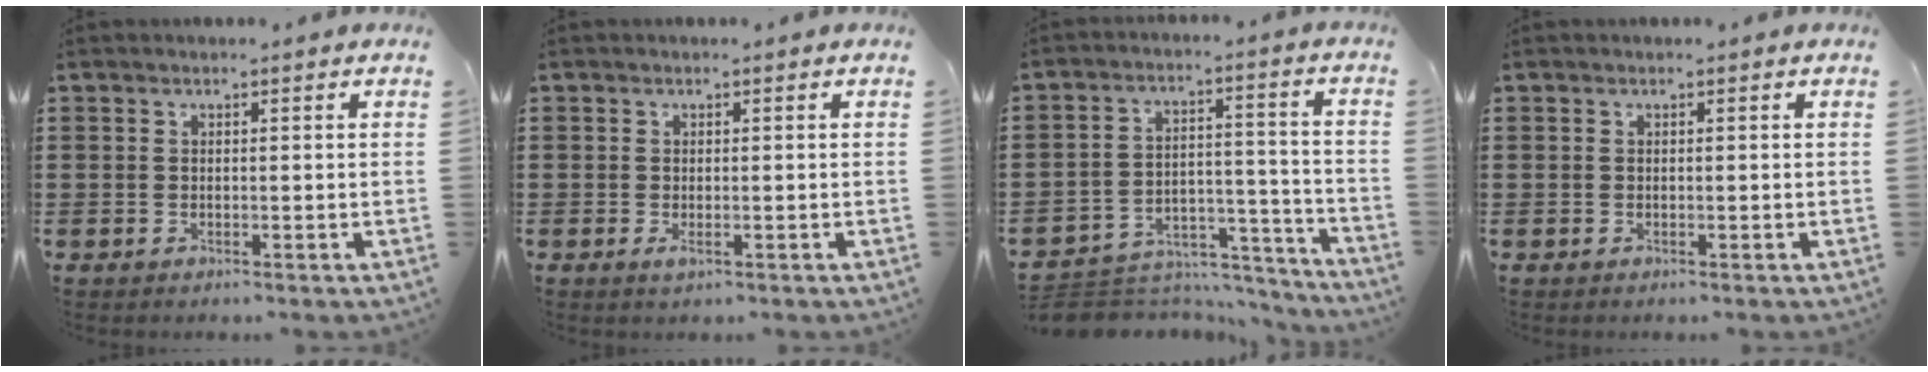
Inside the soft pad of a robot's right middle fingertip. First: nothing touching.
{"total": 1.1, "force": [-0.1, 0.2, 1.0], "torque": [-0.021, -0.004, -0.001]}
{"total": 6.0, "force": [-5.6, 2.1, 0.4], "torque": [-0.005, 0.018, -0.111]}
{"total": 0.0}